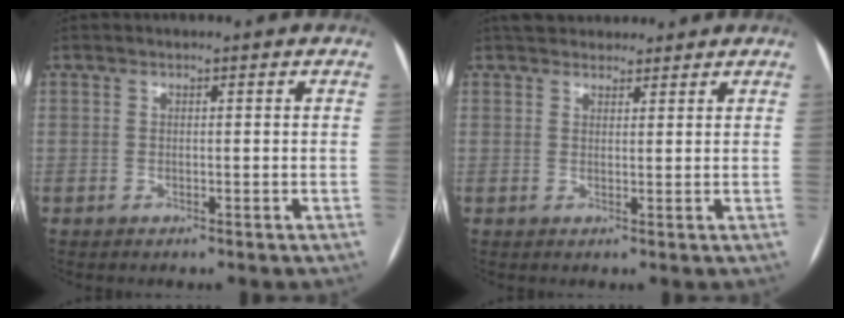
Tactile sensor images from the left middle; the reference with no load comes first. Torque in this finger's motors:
{"motor_torque": [0.30, -0.26, 0.01, 0.00]}